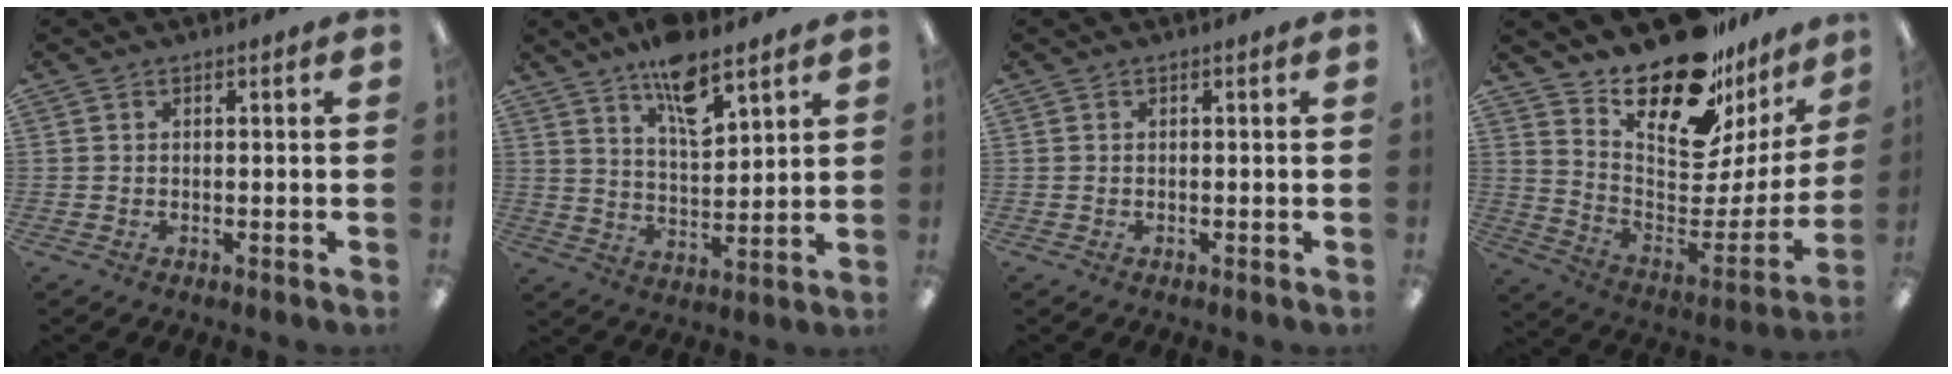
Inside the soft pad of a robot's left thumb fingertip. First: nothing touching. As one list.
[{"total": 11.4, "force": [8.2, 3.8, 6.9], "torque": [-0.106, -0.048, 0.141]}, {"total": 0.0}, {"total": 22.9, "force": [18.3, 8.2, 11.0], "torque": [-0.166, -0.142, 0.314]}]